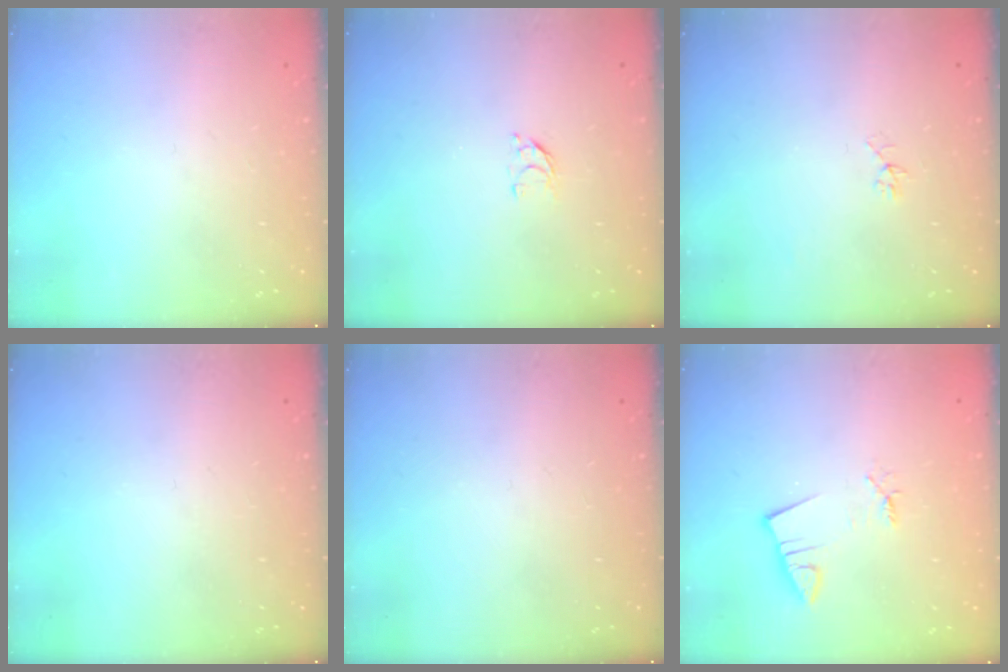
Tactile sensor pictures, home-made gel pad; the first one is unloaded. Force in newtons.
{"total": 2.9, "press": 2.9, "slide": 0.2}
{"total": 3.8, "press": 3.8, "slide": 0.3}
{"total": 0.0}
{"total": 0.0}
{"total": 2.0, "press": 2.0, "slide": 0.2}